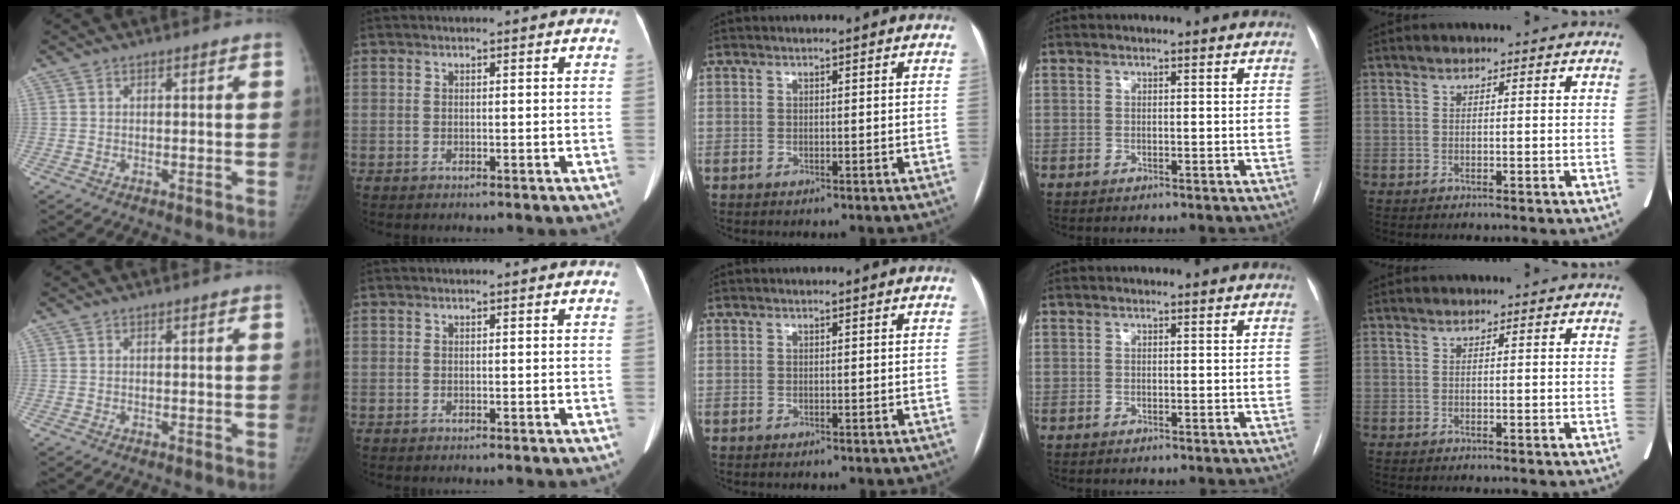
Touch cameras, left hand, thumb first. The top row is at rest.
{}